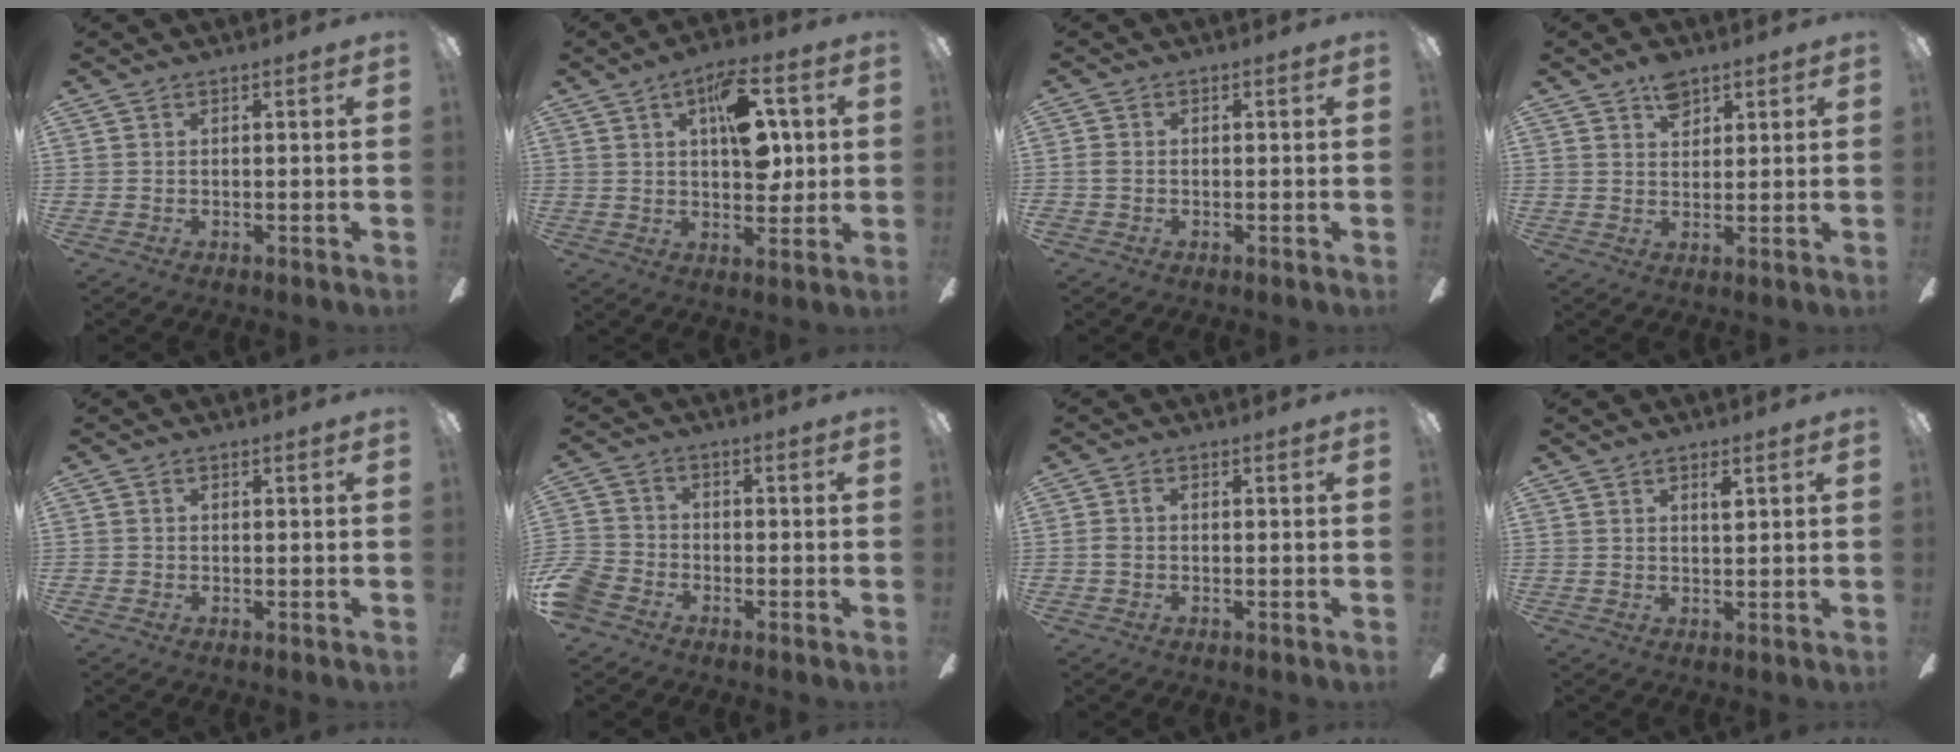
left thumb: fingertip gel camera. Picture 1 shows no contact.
{"total": 13.4, "force": [4.2, 6.9, 10.7], "torque": [-0.137, -0.010, 0.067]}
{"total": 1.4, "force": [-0.5, 0.9, 0.9], "torque": [-0.017, 0.005, -0.010]}
{"total": 5.6, "force": [3.5, 3.4, 2.6], "torque": [-0.030, -0.009, 0.059]}
{"total": 0.8, "force": [-0.4, 0.6, 0.2], "torque": [-0.003, 0.004, -0.009]}
{"total": 7.1, "force": [-4.3, 4.8, 3.0], "torque": [-0.079, 0.023, -0.085]}
{"total": 1.7, "force": [-0.4, 1.0, 1.3], "torque": [-0.032, 0.004, -0.012]}
{"total": 2.2, "force": [1.4, 0.7, 1.6], "torque": [-0.027, -0.001, 0.022]}